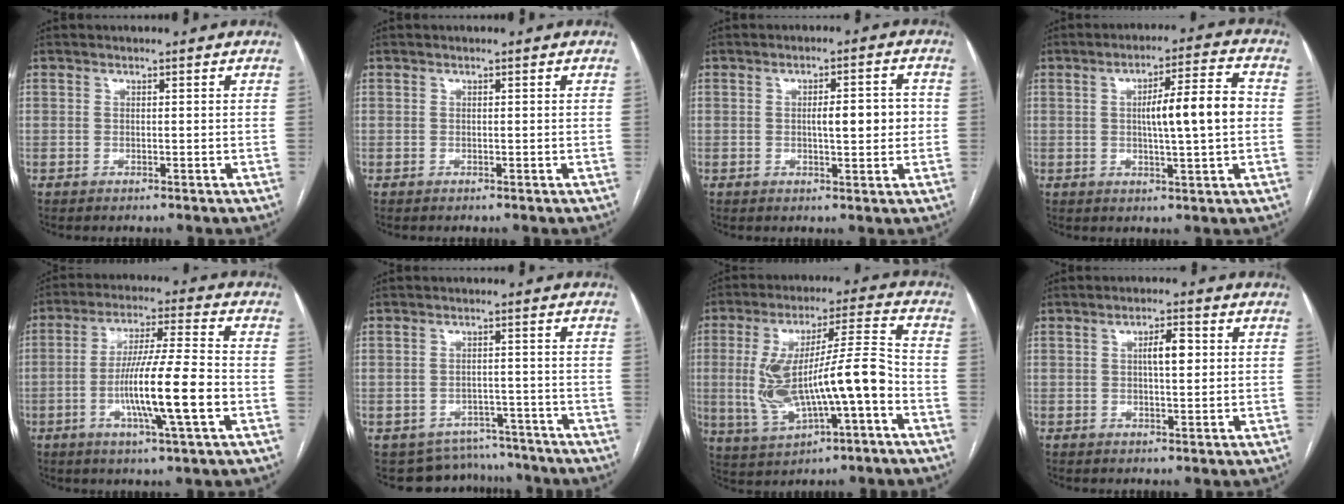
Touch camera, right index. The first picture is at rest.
{"total": 0.0}
{"total": 5.7, "force": [0.1, 1.5, 5.5], "torque": [-0.082, 0.009, 0.004]}
{"total": 10.0, "force": [0.4, 0.8, 9.9], "torque": [-0.156, 0.015, 0.006]}
{"total": 13.3, "force": [-3.5, 0.2, 12.8], "torque": [-0.232, -0.006, -0.065]}
{"total": 8.2, "force": [-7.2, 4.0, -0.3], "torque": [0.011, 0.022, -0.088]}
{"total": 16.1, "force": [-3.0, 2.8, 15.6], "torque": [-0.298, 0.017, -0.039]}
{"total": 4.2, "force": [0.8, 1.1, 3.9], "torque": [-0.066, 0.008, 0.012]}